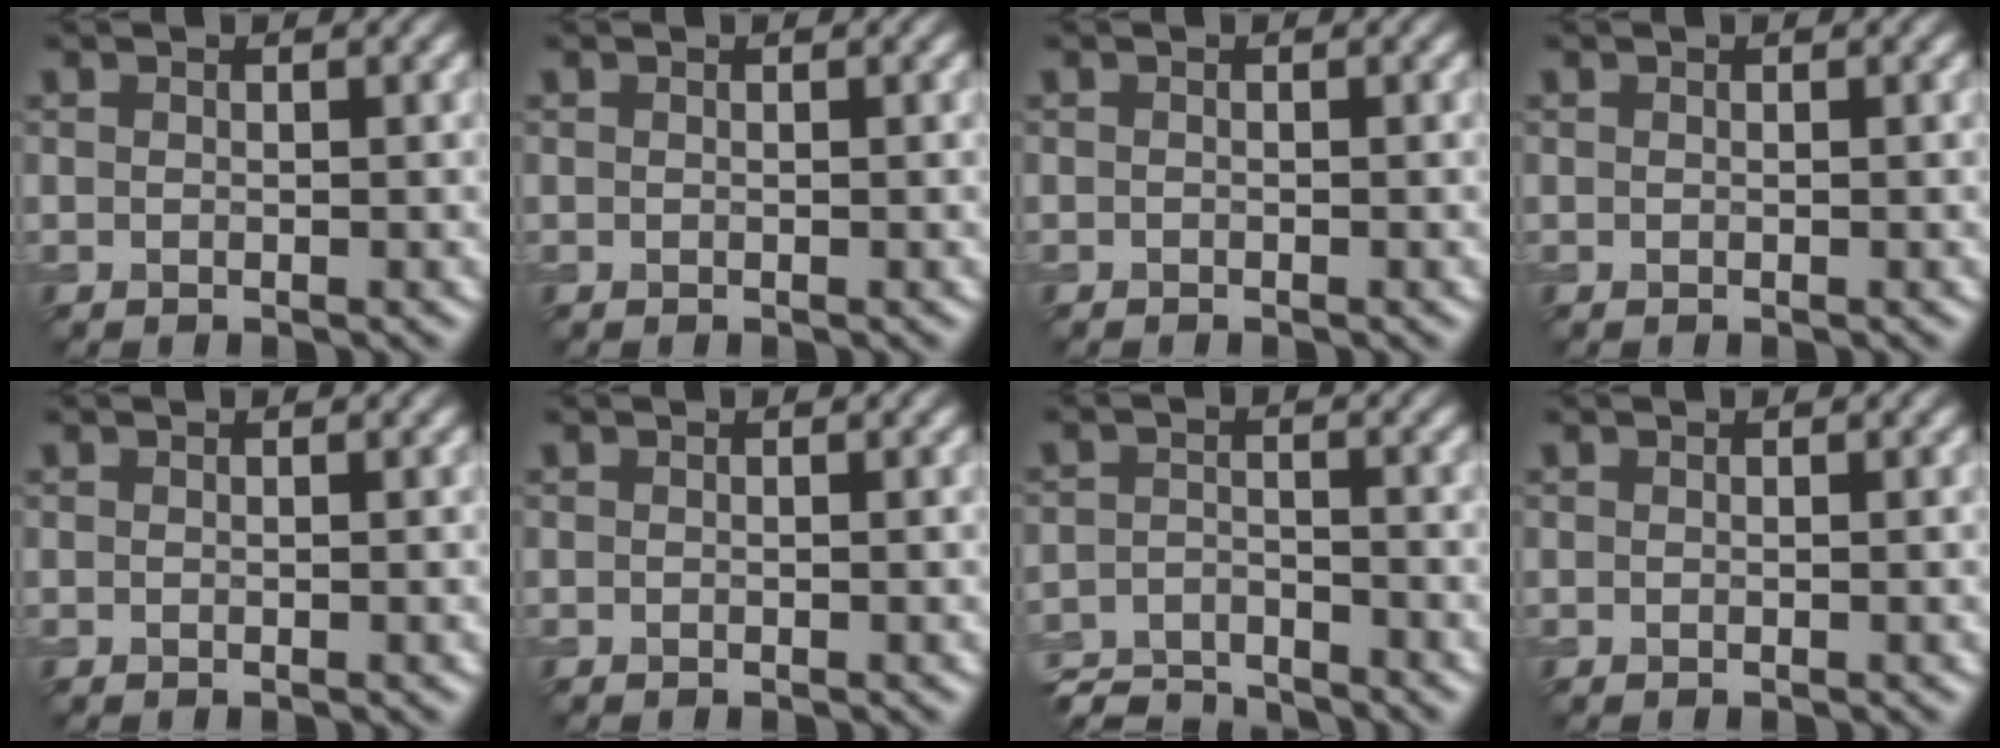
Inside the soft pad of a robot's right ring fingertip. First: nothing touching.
{"total": 0.0}
{"total": 0.0}
{"total": 0.0}
{"total": 0.0}
{"total": 0.0}
{"total": 5.3, "force": [-5.0, 1.2, 1.3], "torque": [-0.024, -0.010, -0.096]}
{"total": 0.0}